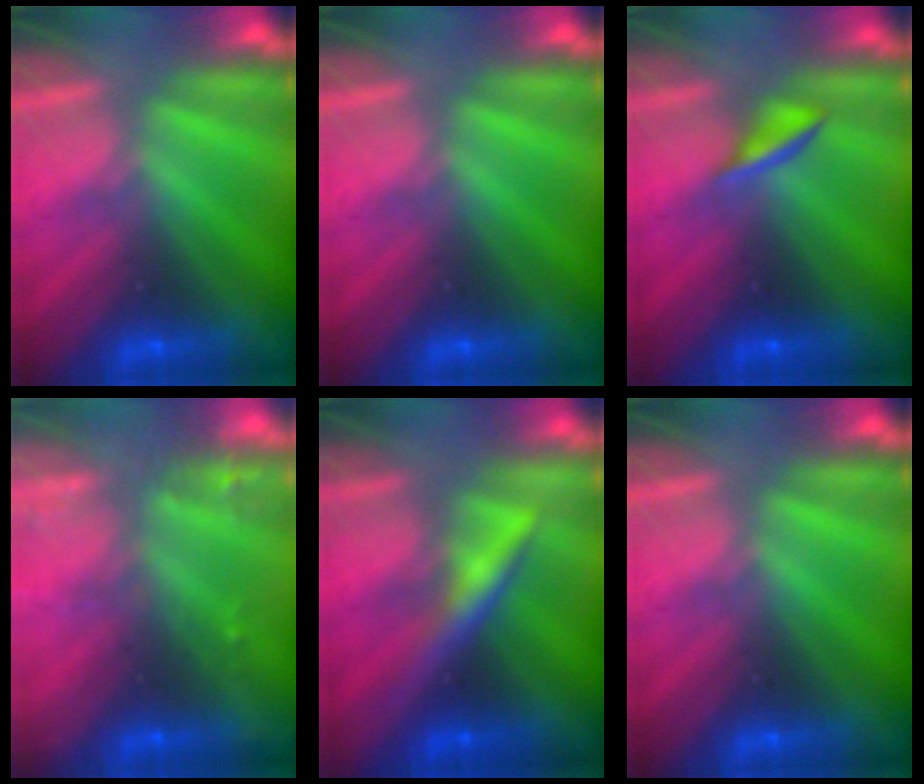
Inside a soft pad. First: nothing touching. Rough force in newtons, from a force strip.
{"total": 0.0}
{"total": 2.1}
{"total": 8.7}
{"total": 3.3}
{"total": 0.0}